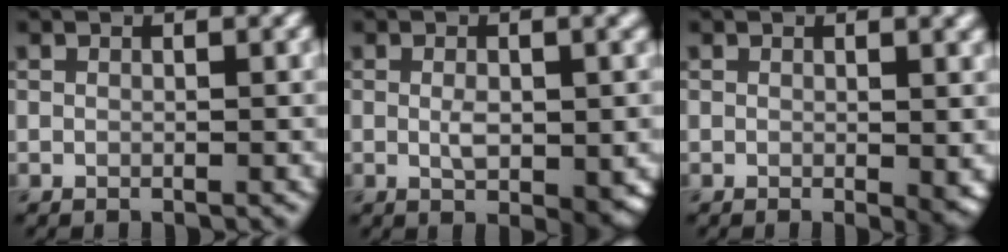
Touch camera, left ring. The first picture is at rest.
{"total": 4.2, "force": [-0.5, 1.7, 3.8], "torque": [-0.064, -0.007, -0.004]}
{"total": 2.6, "force": [0.4, 0.6, 2.5], "torque": [-0.021, -0.005, 0.005]}